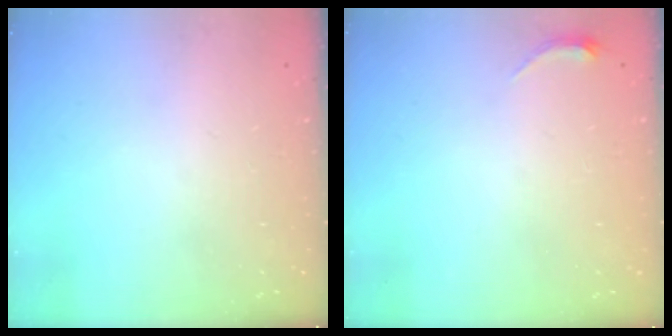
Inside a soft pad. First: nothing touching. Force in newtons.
{"total": 3.4, "press": 3.3, "slide": 0.7}